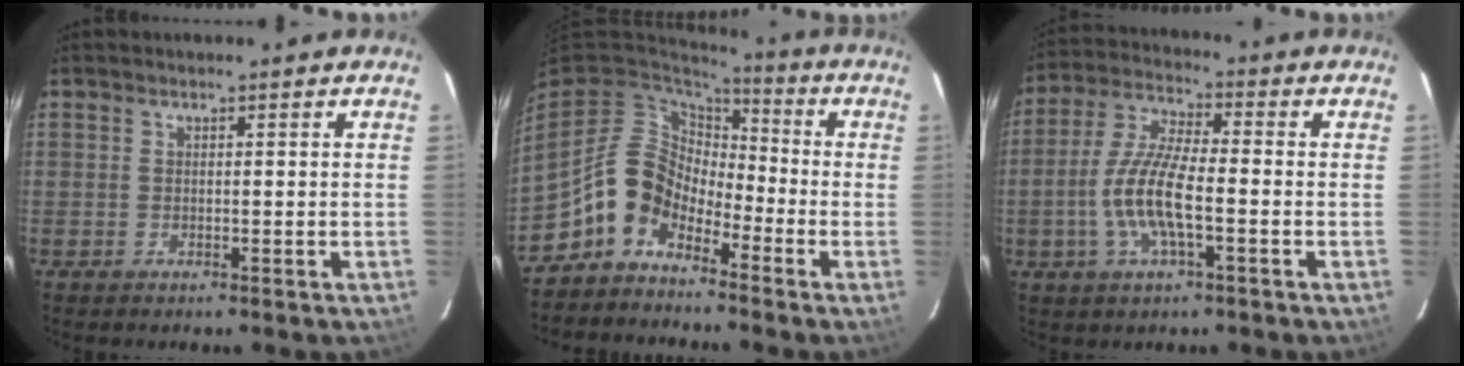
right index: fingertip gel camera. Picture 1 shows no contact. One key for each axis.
{"total": 10.1, "fx": -6.2, "fy": 6.7, "fz": 4.2, "tx": -0.087, "ty": 0.031, "tz": -0.132}
{"total": 11.0, "fx": -2.8, "fy": 3.0, "fz": 10.2, "tx": -0.216, "ty": 0.002, "tz": -0.060}